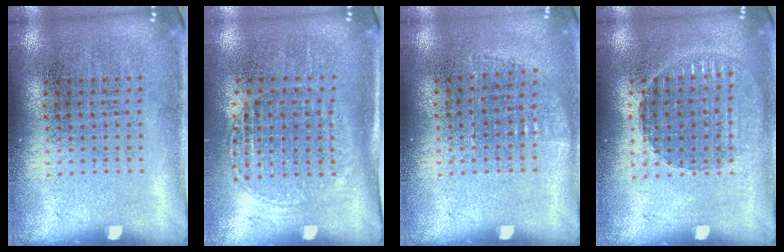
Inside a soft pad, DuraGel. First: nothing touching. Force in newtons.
{"total": 1.4, "press": 1.2, "slide": 0.8}
{"total": 0.7, "press": 0.7, "slide": 0.4}
{"total": 1.2, "press": 1.2, "slide": 0.3}